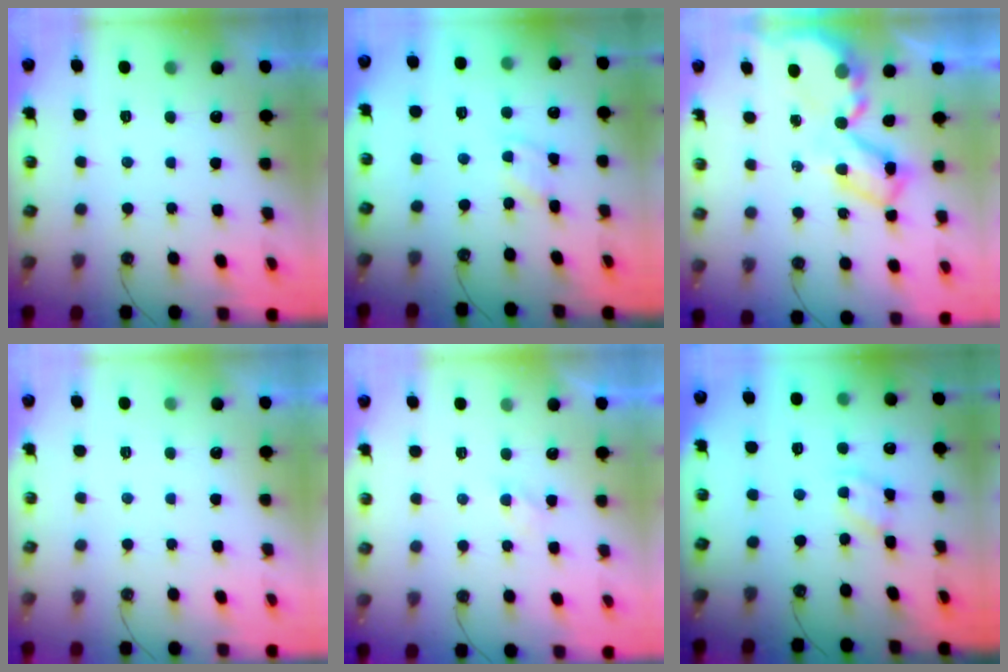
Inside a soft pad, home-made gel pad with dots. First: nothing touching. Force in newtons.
{"total": 2.3, "press": 2.3, "slide": 0.4}
{"total": 8.6, "press": 8.6, "slide": 0.9}
{"total": 0.0}
{"total": 1.5, "press": 1.4, "slide": 0.4}
{"total": 2.1, "press": 2.1, "slide": 0.3}